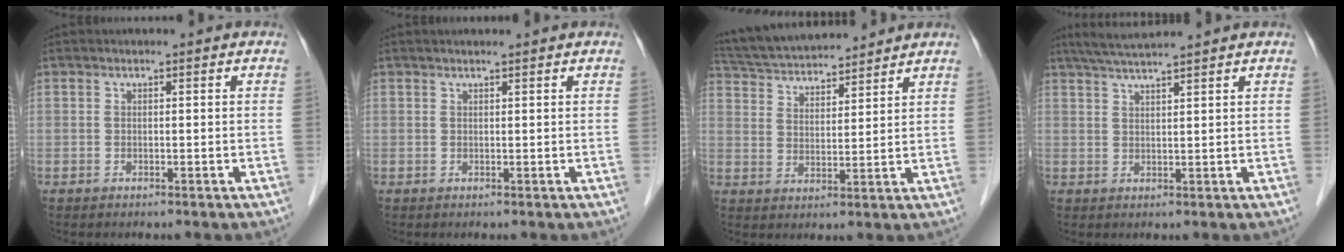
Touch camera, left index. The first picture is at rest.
{"total": 2.4, "force": [2.2, 0.0, 1.0], "torque": [-0.010, 0.021, 0.032]}
{"total": 15.3, "force": [14.1, 2.6, 5.1], "torque": [-0.100, 0.036, 0.240]}
{"total": 6.3, "force": [5.6, -0.8, 2.9], "torque": [-0.056, 0.025, 0.097]}